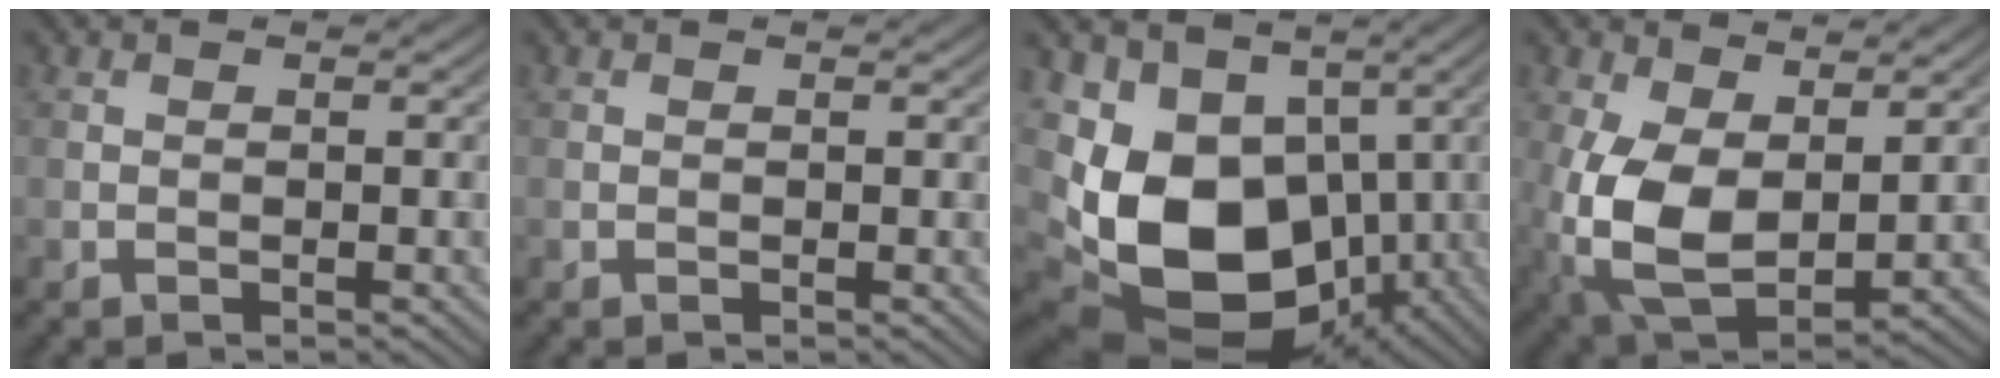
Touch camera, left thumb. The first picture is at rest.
{"total": 0.0}
{"total": 16.3, "force": [-2.0, 11.6, 11.3], "torque": [-0.232, -0.035, -0.015]}
{"total": 12.0, "force": [0.9, 7.0, 9.7], "torque": [-0.237, -0.012, 0.018]}